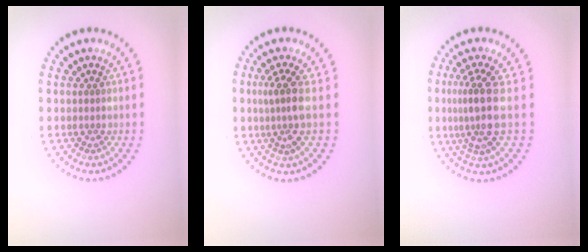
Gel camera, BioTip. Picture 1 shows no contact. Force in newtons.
{"total": 2.7, "press": 1.9, "slide": 1.8}
{"total": 4.0, "press": 2.9, "slide": 2.7}